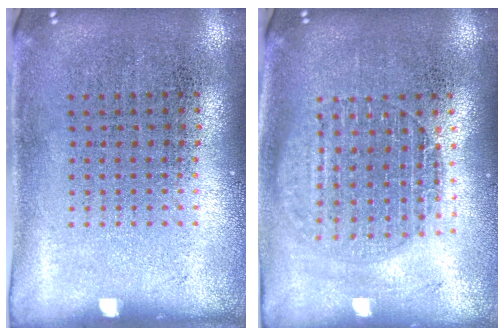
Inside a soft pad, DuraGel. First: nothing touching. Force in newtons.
{"total": 1.6, "press": 1.4, "slide": 0.7}